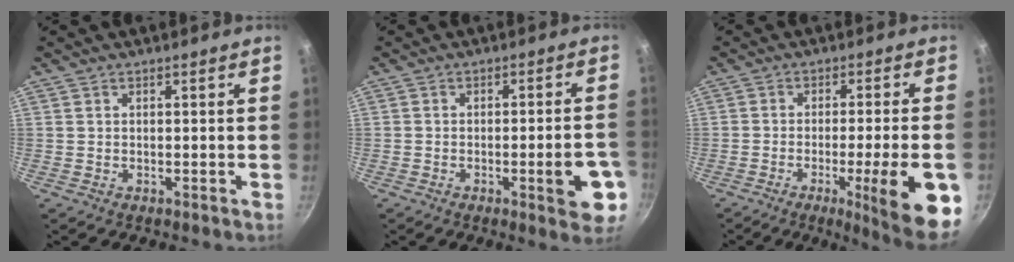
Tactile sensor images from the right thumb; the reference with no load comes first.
{"total": 8.8, "force": [-3.0, 2.4, 7.9], "torque": [-0.086, 0.015, -0.036]}
{"total": 14.8, "force": [-4.9, 1.8, 13.8], "torque": [-0.178, 0.014, -0.063]}